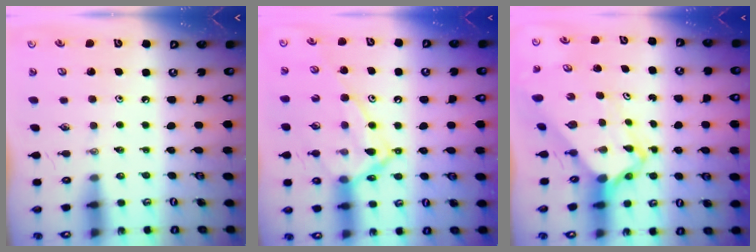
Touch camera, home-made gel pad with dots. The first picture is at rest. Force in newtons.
{"total": 16.0, "press": 15.9, "slide": 1.5}
{"total": 6.1, "press": 6.0, "slide": 0.5}